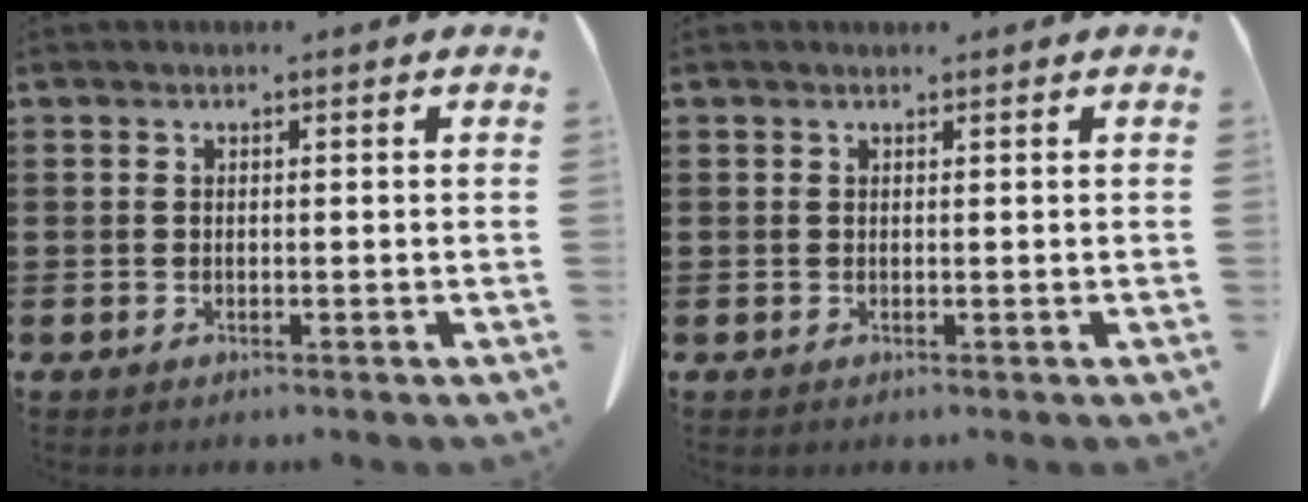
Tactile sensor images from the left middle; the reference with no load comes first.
{"total": 0.0}